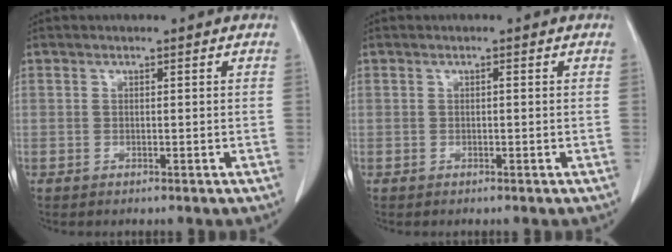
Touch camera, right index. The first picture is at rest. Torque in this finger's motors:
{"motor_torque": [0.19, -0.05, -0.01, 0.01]}